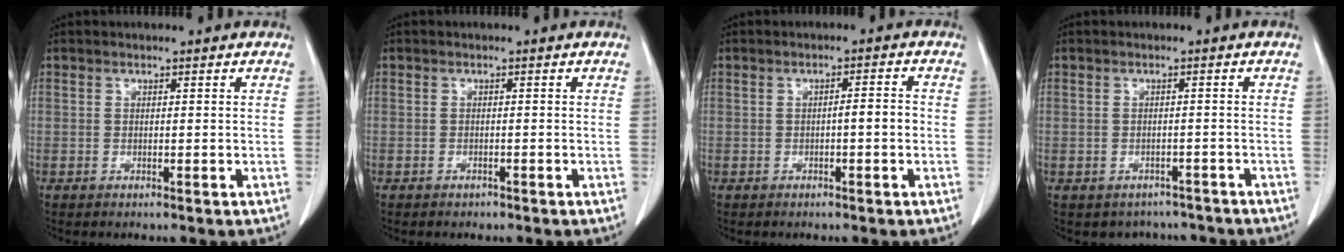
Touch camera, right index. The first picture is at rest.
{"total": 0.7, "force": [-0.5, 0.4, 0.1], "torque": [-0.007, 0.000, -0.006]}
{"total": 2.4, "force": [-0.5, 0.3, 2.3], "torque": [-0.033, 0.003, -0.009]}
{"total": 4.7, "force": [-3.8, 2.8, -0.3], "torque": [0.015, 0.016, -0.048]}